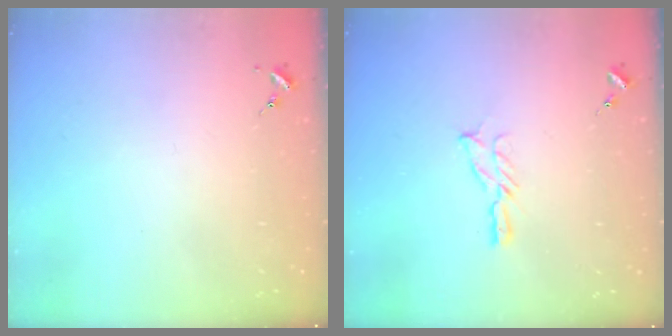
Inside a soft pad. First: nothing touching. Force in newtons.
{"total": 5.3, "press": 5.3, "slide": 0.5}